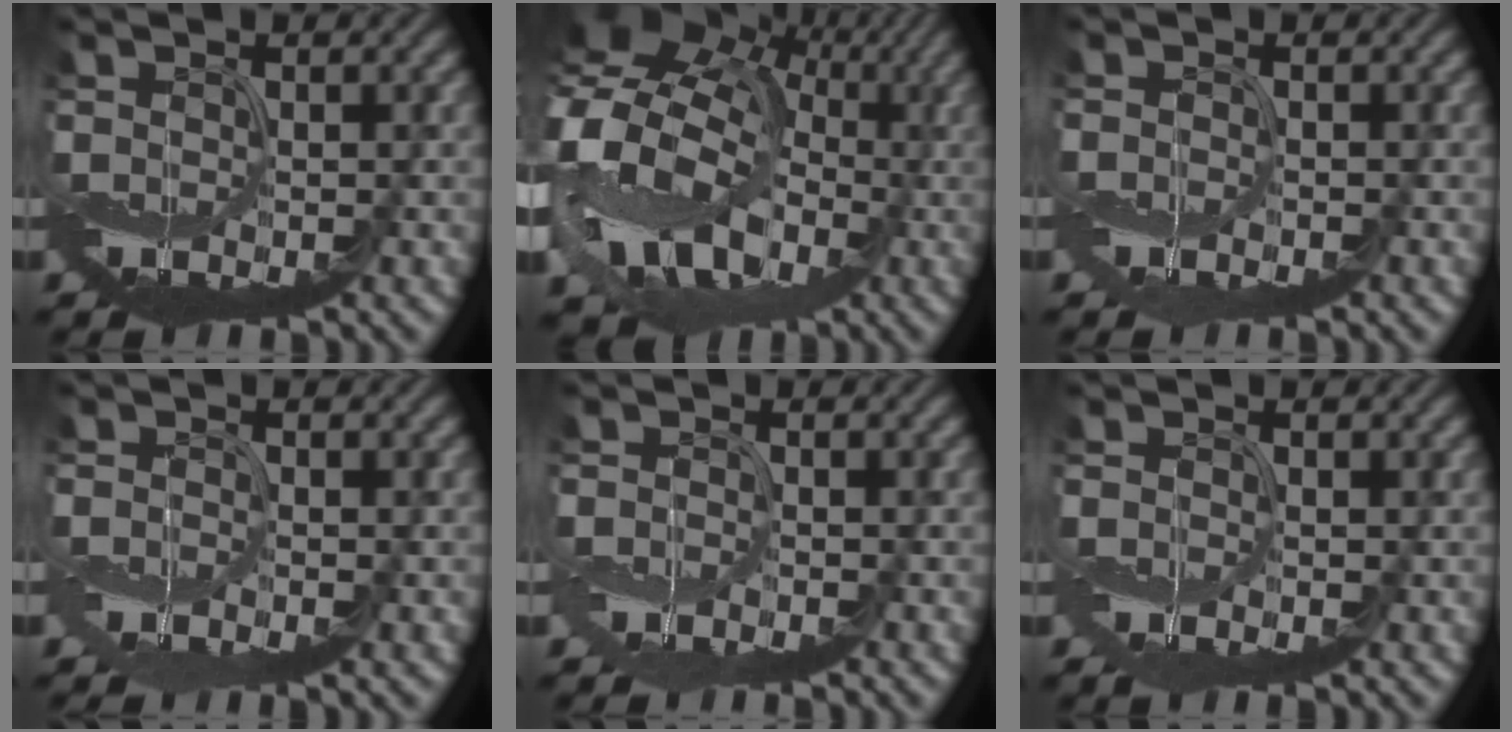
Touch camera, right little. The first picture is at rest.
{"total": 18.9, "force": [0.2, 15.9, 10.1], "torque": [-0.208, 0.005, -0.029]}
{"total": 1.0, "force": [-0.7, 0.5, 0.4], "torque": [-0.009, -0.002, -0.018]}
{"total": 1.8, "force": [-1.0, 1.0, 1.0], "torque": [-0.022, -0.005, -0.022]}
{"total": 1.4, "force": [-1.1, 0.7, 0.5], "torque": [-0.010, -0.002, -0.028]}
{"total": 1.1, "force": [-0.5, 0.8, 0.7], "torque": [-0.016, -0.005, -0.010]}